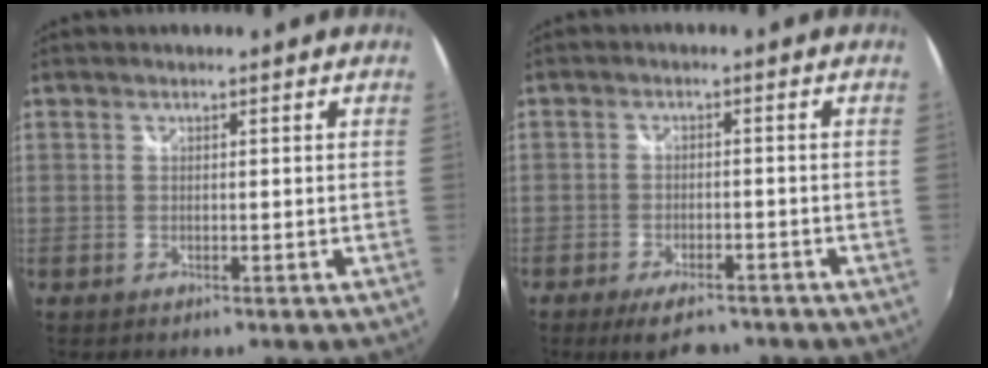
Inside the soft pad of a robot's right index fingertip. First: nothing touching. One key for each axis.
{"total": 7.4, "fx": -5.8, "fy": 2.6, "fz": 3.7, "tx": -0.090, "ty": -0.008, "tz": -0.092}